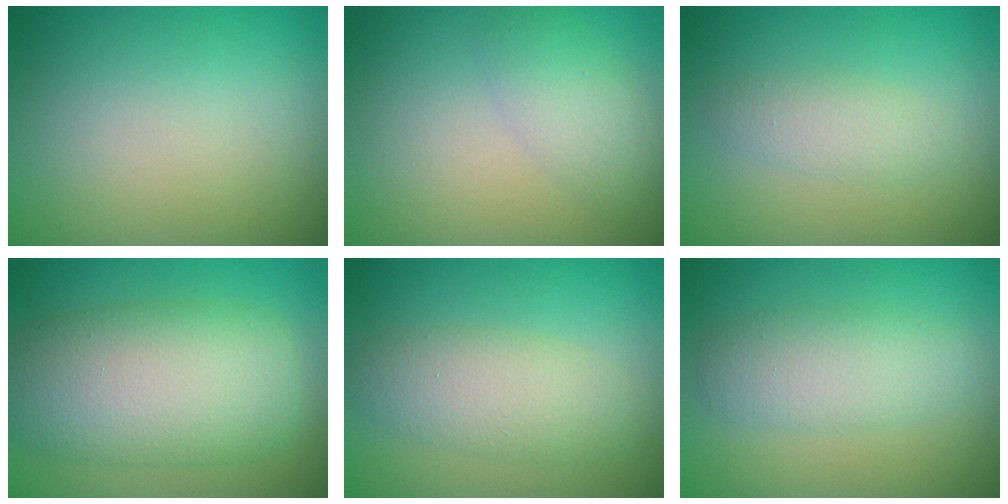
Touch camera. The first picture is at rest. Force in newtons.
{"total": 2.7, "press": 2.7, "slide": 0.1}
{"total": 1.8, "press": 1.8, "slide": 0.1}
{"total": 9.3, "press": 9.3, "slide": 0.2}
{"total": 4.0, "press": 4.0, "slide": 0.0}
{"total": 3.5, "press": 3.5, "slide": 0.0}